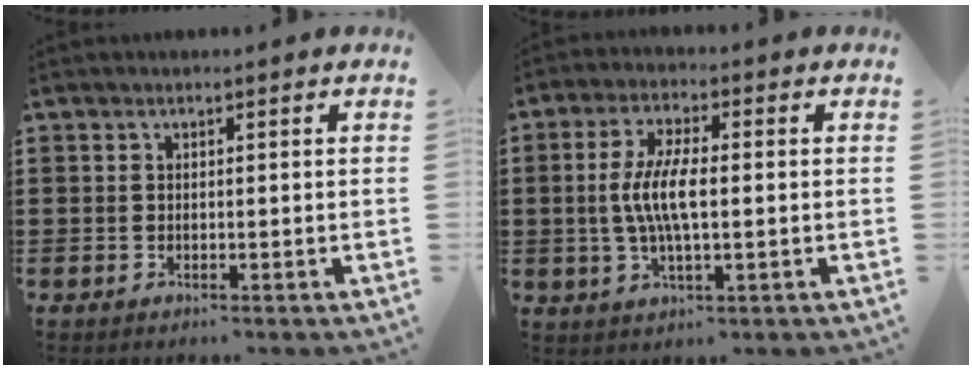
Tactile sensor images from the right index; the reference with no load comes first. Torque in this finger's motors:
{"motor_torque": [0.67, -0.54, 0.47, 0.21]}